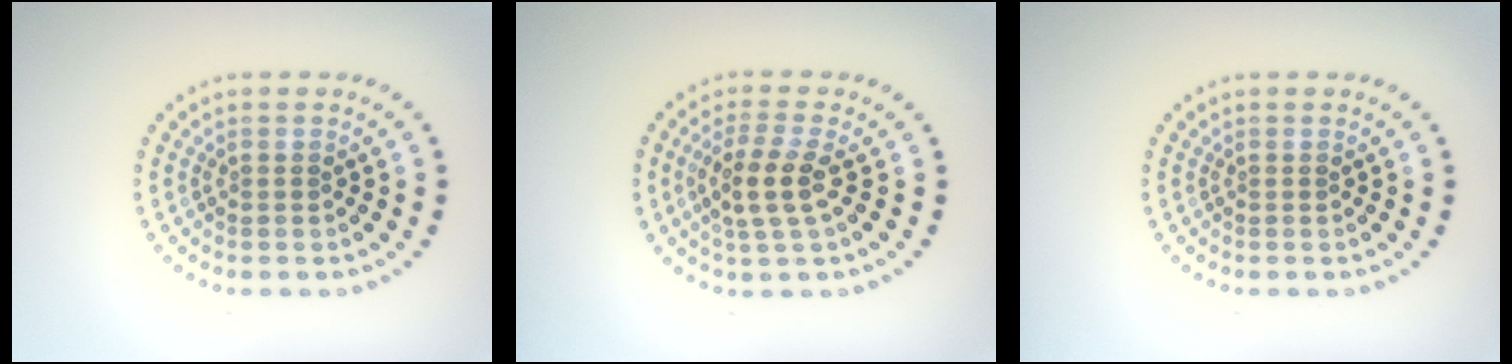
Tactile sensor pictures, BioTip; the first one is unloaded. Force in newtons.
{"total": 3.2, "press": 2.8, "slide": 1.5}
{"total": 0.0}